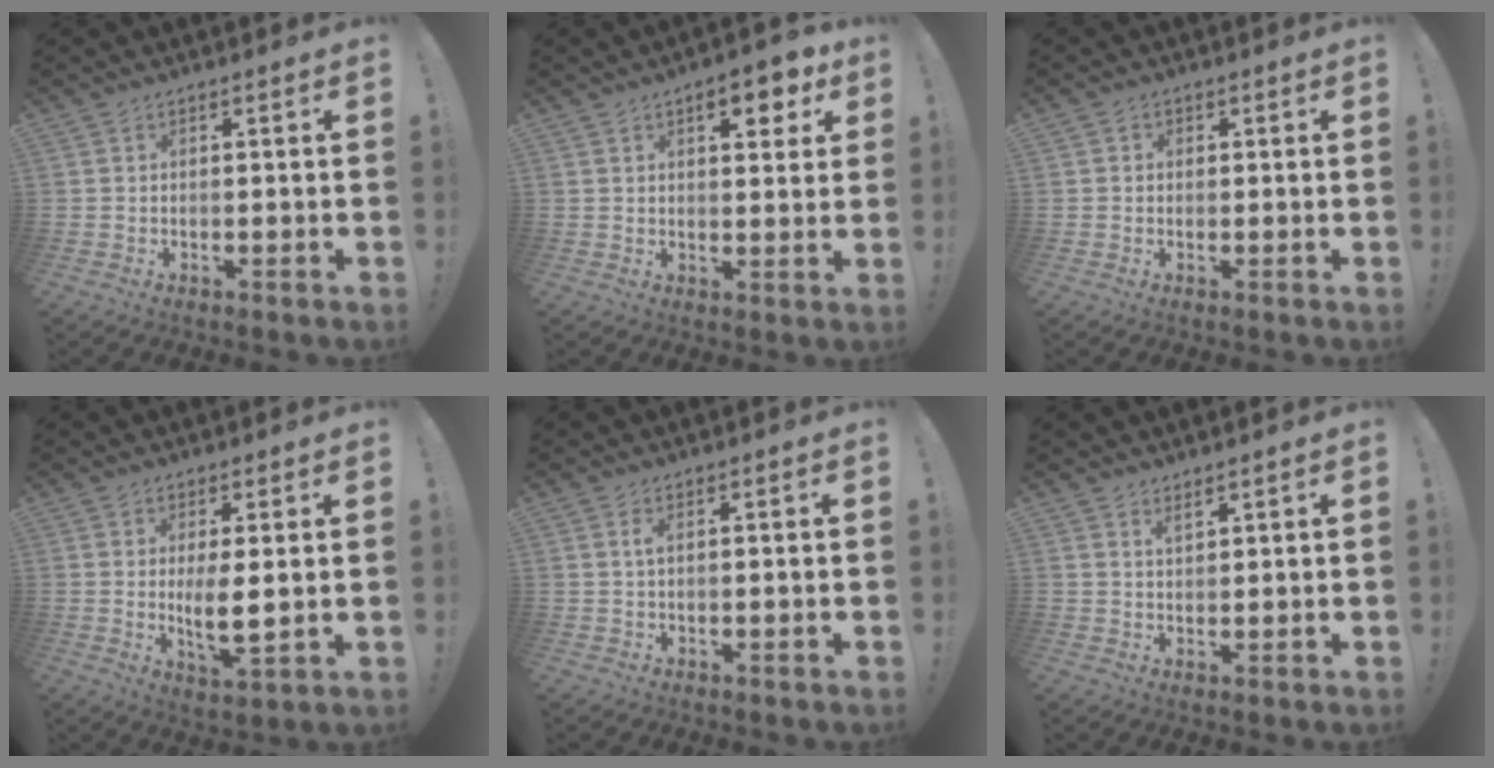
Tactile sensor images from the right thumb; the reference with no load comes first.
{"total": 7.9, "force": [4.2, 3.5, 5.8], "torque": [-0.068, -0.013, 0.066]}
{"total": 1.4, "force": [0.0, 1.3, 0.5], "torque": [-0.003, 0.002, -0.003]}
{"total": 7.3, "force": [0.6, 1.9, 7.0], "torque": [-0.126, -0.020, 0.009]}
{"total": 1.5, "force": [0.4, 0.2, 1.5], "torque": [-0.034, 0.004, 0.006]}
{"total": 1.9, "force": [1.6, 0.5, 0.8], "torque": [-0.004, -0.011, 0.027]}